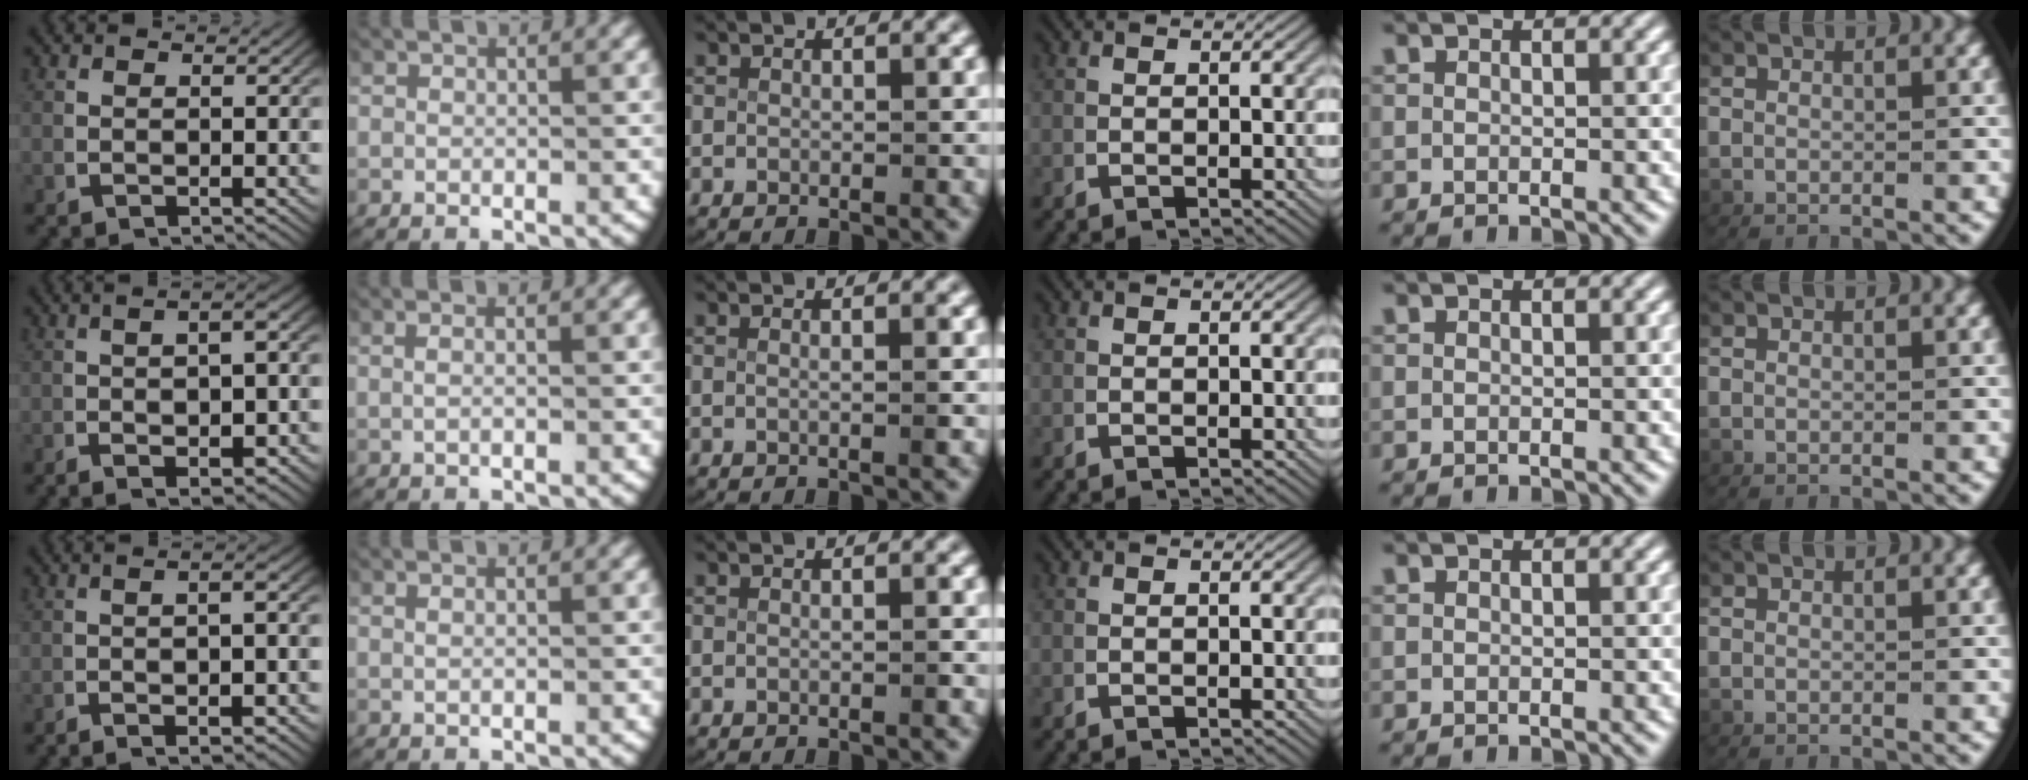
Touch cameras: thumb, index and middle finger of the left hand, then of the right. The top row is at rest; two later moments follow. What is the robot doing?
{"motion": "lift_and_place", "object": "towel"}